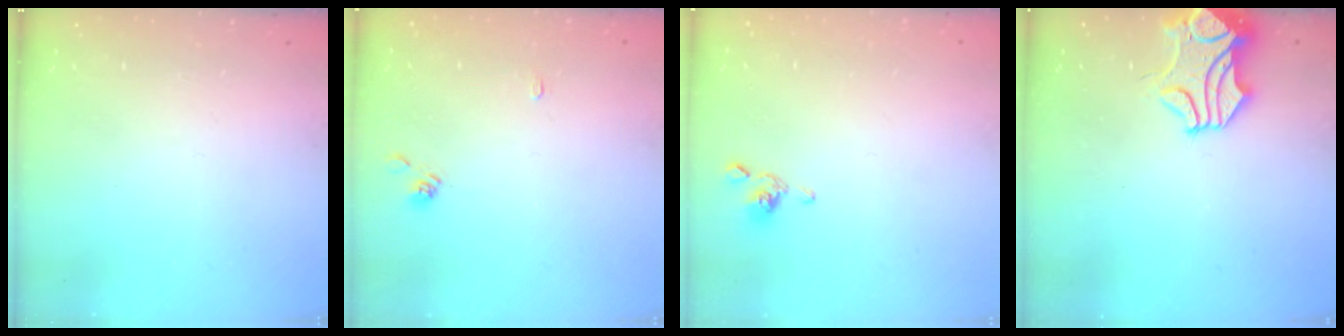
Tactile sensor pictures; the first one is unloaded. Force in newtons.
{"total": 2.9, "press": 2.9, "slide": 0.3}
{"total": 2.4, "press": 2.3, "slide": 0.8}
{"total": 1.4, "press": 0.6, "slide": 1.3}